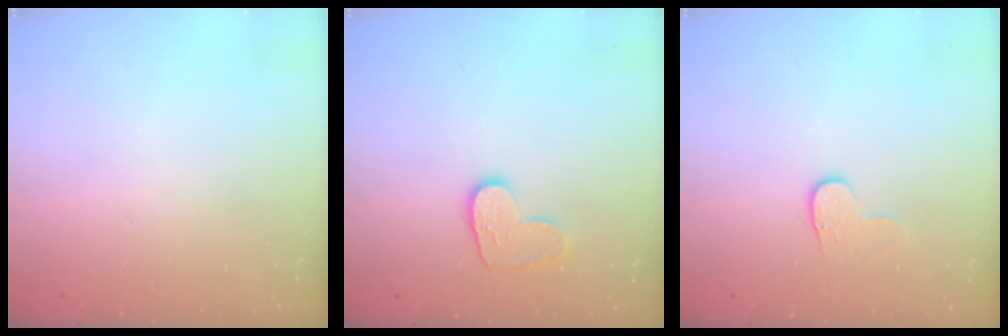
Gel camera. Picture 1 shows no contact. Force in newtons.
{"total": 8.9, "press": 8.9, "slide": 0.4}
{"total": 3.3, "press": 3.3, "slide": 0.4}